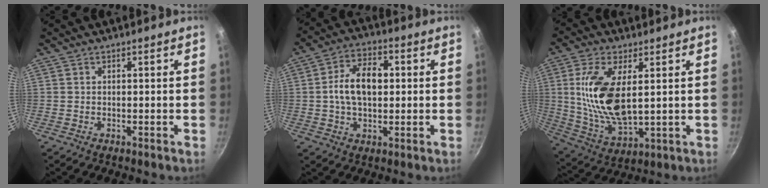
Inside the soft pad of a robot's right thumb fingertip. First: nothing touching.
{"total": 10.7, "force": [0.7, 6.6, 8.5], "torque": [-0.140, 0.017, 0.011]}
{"total": 15.3, "force": [2.5, 6.9, 13.4], "torque": [-0.271, -0.019, 0.061]}